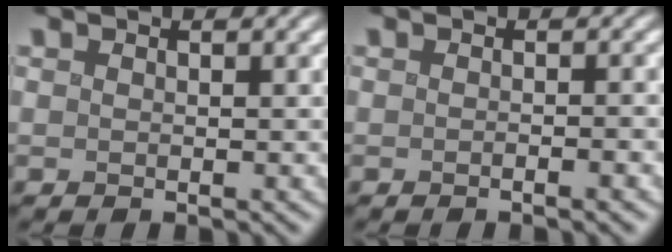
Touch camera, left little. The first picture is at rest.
{"total": 1.7, "force": [-0.4, 0.7, 1.5], "torque": [-0.005, 0.000, -0.015]}